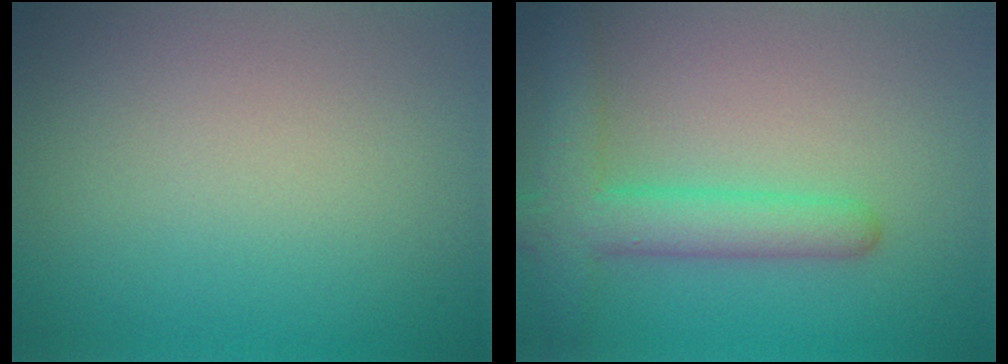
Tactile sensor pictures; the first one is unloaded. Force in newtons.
{"total": 5.3, "press": 5.3, "slide": 0.2}